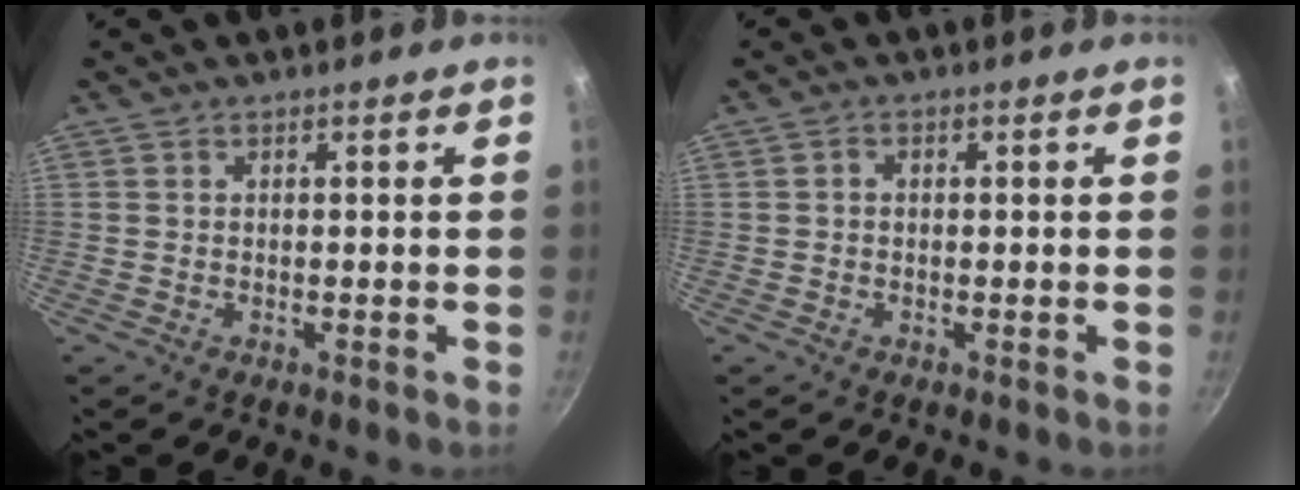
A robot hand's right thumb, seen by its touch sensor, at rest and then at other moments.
{"total": 1.0, "force": [-0.1, 0.8, 0.6], "torque": [-0.012, 0.007, -0.001]}